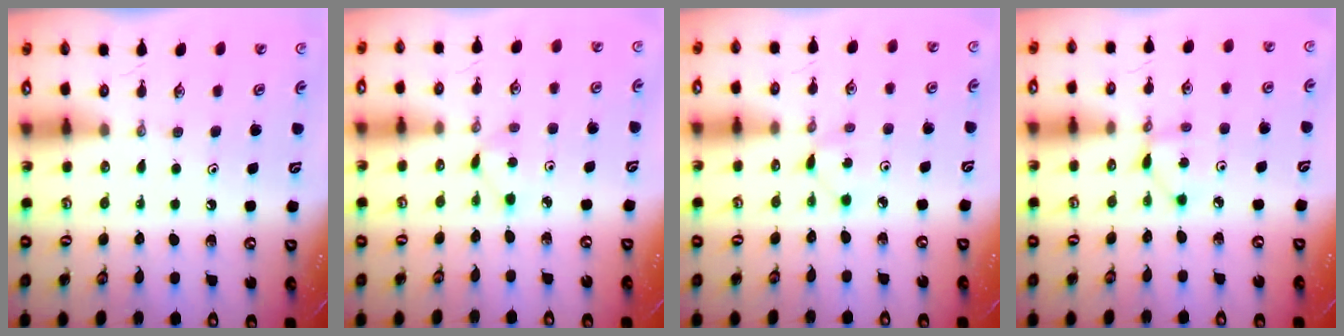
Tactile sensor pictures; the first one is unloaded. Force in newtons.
{"total": 1.8, "press": 1.7, "slide": 0.2}
{"total": 2.6, "press": 2.6, "slide": 0.3}
{"total": 2.7, "press": 2.7, "slide": 0.1}